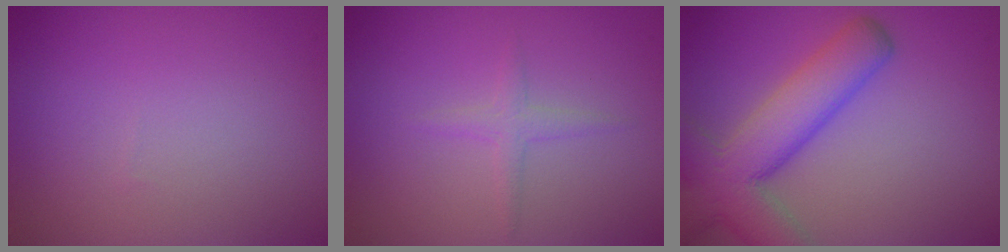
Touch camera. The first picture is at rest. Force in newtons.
{"total": 1.3, "press": 1.3, "slide": 0.0}
{"total": 7.6, "press": 7.6, "slide": 0.5}